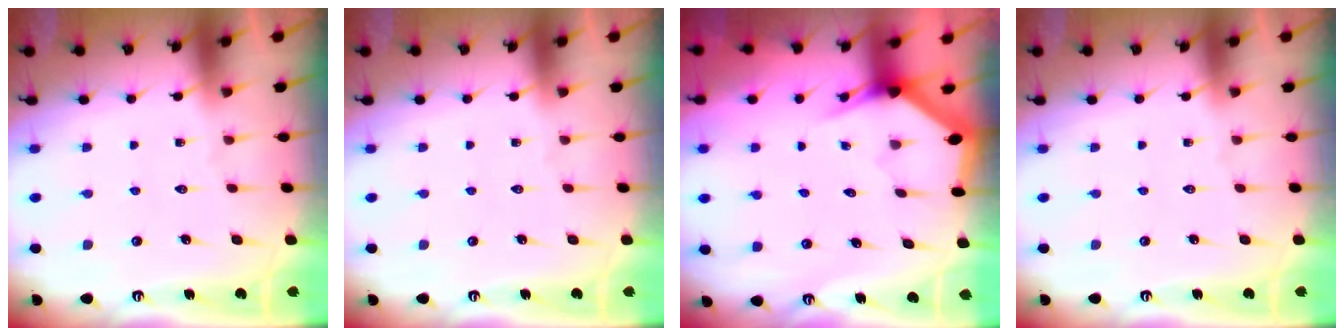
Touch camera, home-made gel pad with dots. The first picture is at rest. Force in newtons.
{"total": 0.0}
{"total": 3.0, "press": 3.0, "slide": 0.0}
{"total": 0.0}